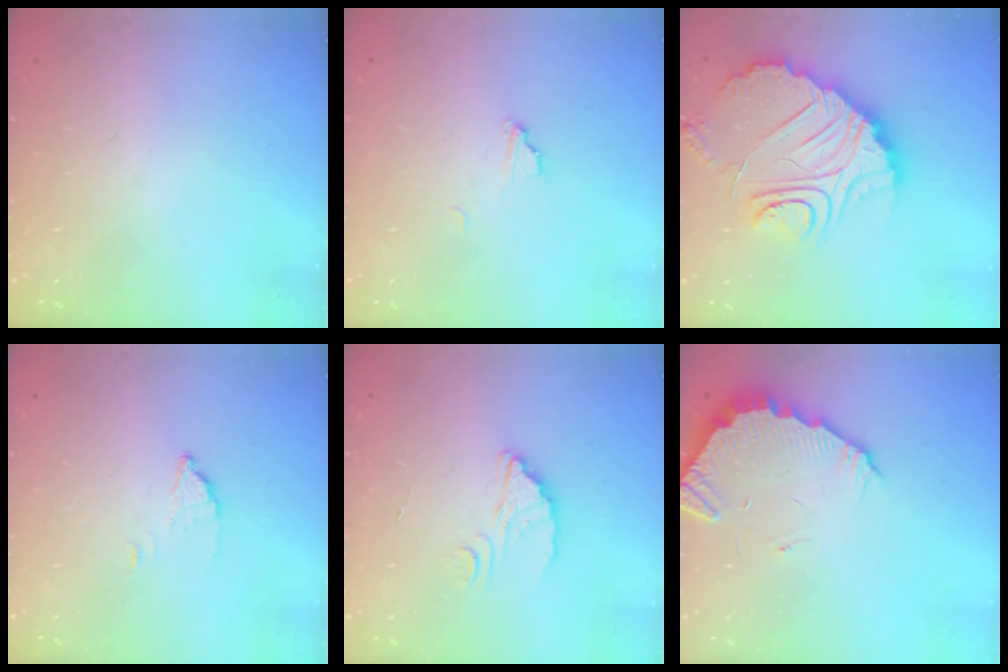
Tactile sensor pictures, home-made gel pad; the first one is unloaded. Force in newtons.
{"total": 3.5, "press": 3.5, "slide": 0.3}
{"total": 15.9, "press": 15.9, "slide": 1.4}
{"total": 2.3, "press": 2.3, "slide": 0.1}
{"total": 2.3, "press": 2.3, "slide": 0.1}
{"total": 3.9, "press": 3.9, "slide": 0.2}